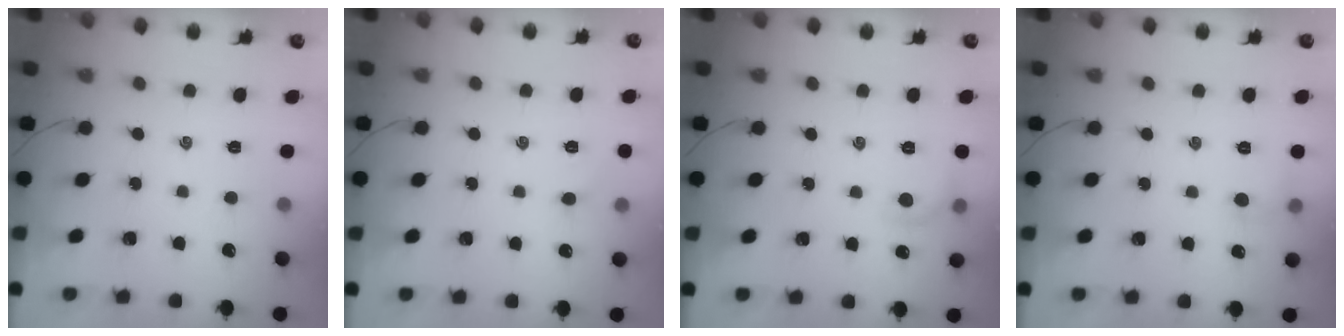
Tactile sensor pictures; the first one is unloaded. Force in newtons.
{"total": 2.4, "press": 2.3, "slide": 0.7}
{"total": 6.6, "press": 6.5, "slide": 1.4}
{"total": 4.9, "press": 4.7, "slide": 1.4}